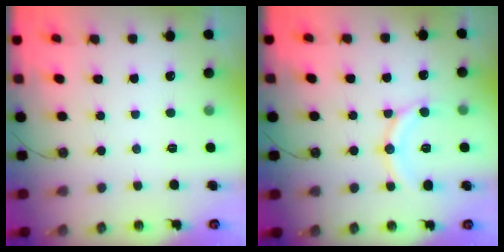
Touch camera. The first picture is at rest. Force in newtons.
{"total": 12.9, "press": 12.9, "slide": 1.0}